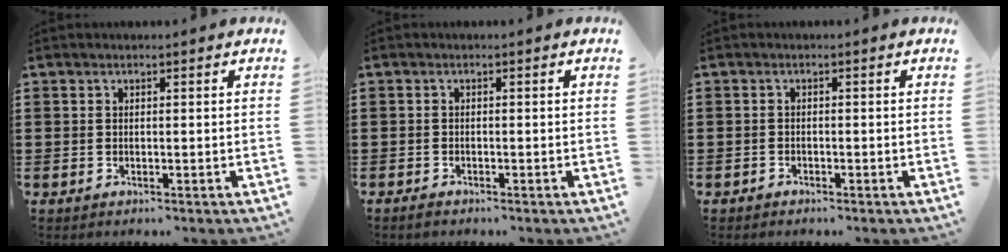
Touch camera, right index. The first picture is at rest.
{"total": 0.8, "force": [-0.7, 0.1, 0.1], "torque": [-0.003, -0.002, -0.015]}
{"total": 0.9, "force": [-0.8, 0.4, 0.0], "torque": [-0.002, 0.002, -0.019]}